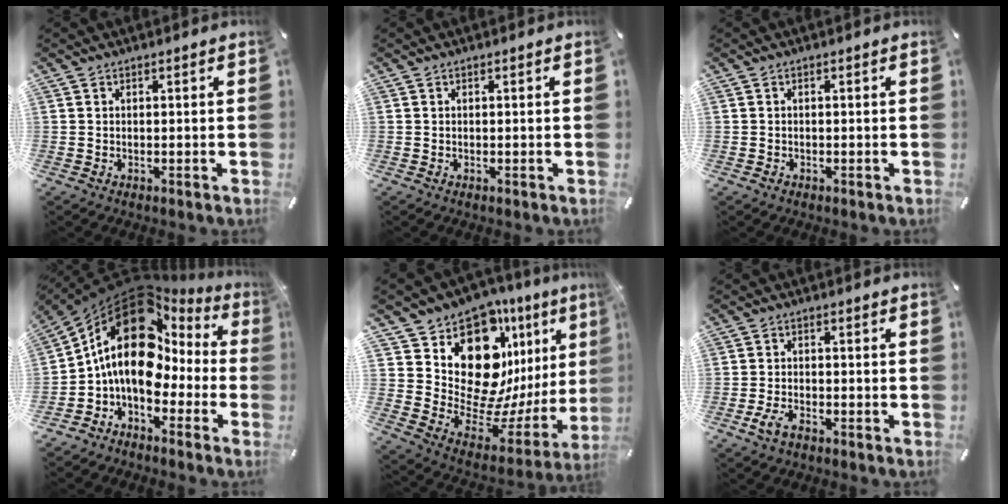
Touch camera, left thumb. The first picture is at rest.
{"total": 0.0}
{"total": 0.5, "force": [-0.2, 0.5, 0.2], "torque": [-0.003, 0.004, -0.006]}
{"total": 18.2, "force": [3.1, 12.2, 13.2], "torque": [-0.252, -0.019, 0.048]}
{"total": 17.8, "force": [9.6, 11.1, 10.0], "torque": [-0.146, -0.108, 0.175]}
{"total": 3.9, "force": [-2.2, 1.9, 2.6], "torque": [-0.061, 0.004, -0.045]}